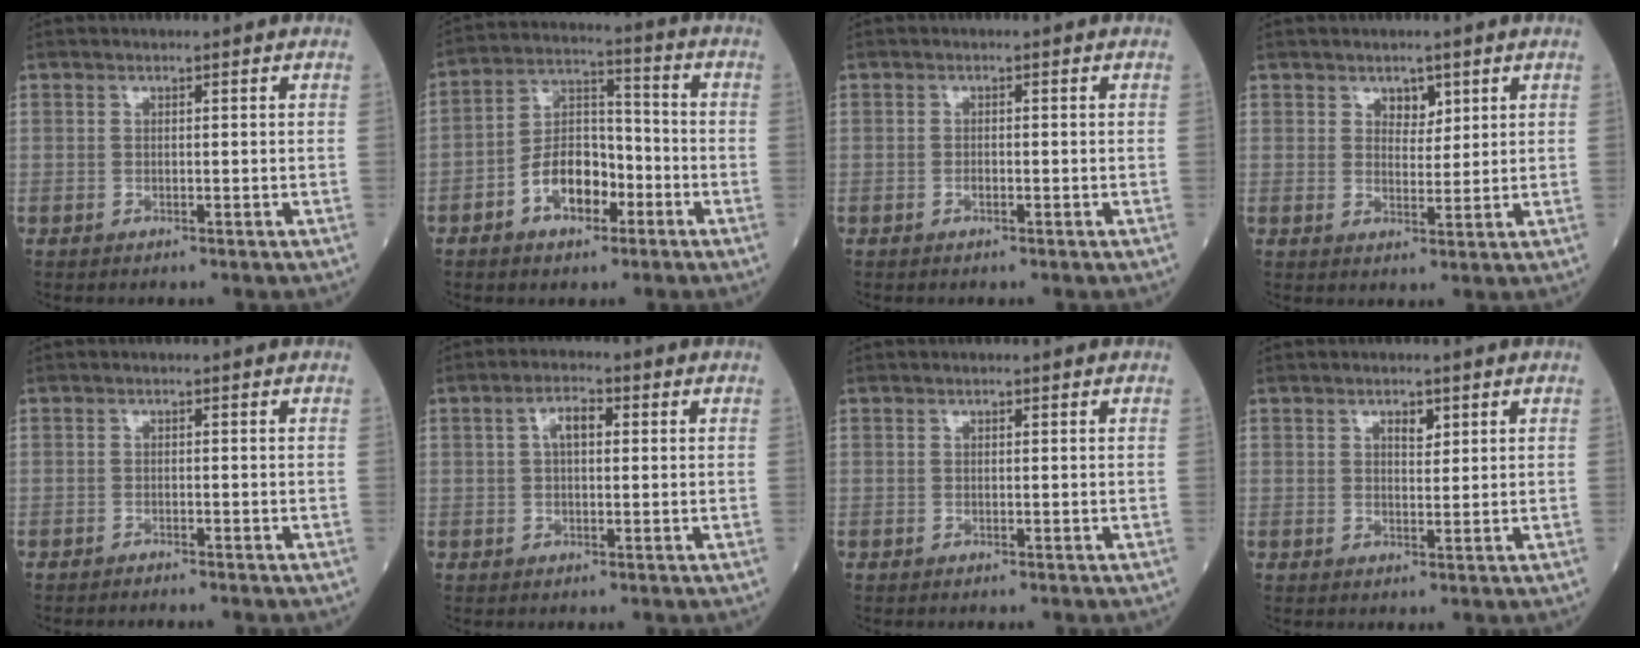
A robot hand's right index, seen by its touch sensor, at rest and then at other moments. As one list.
[{"total": 9.4, "force": [-4.1, 5.2, 6.7], "torque": [-0.135, 0.023, -0.070]}, {"total": 0.6, "force": [-0.2, 0.3, 0.5], "torque": [-0.014, 0.000, -0.002]}, {"total": 2.9, "force": [1.8, 1.6, 1.5], "torque": [-0.018, -0.001, 0.030]}, {"total": 1.7, "force": [-1.6, -0.1, 0.5], "torque": [-0.007, 0.001, -0.021]}, {"total": 3.7, "force": [0.9, 1.5, 3.2], "torque": [-0.062, 0.014, 0.015]}, {"total": 0.0}, {"total": 2.1, "force": [1.2, 0.9, 1.5], "torque": [-0.022, -0.002, 0.018]}]